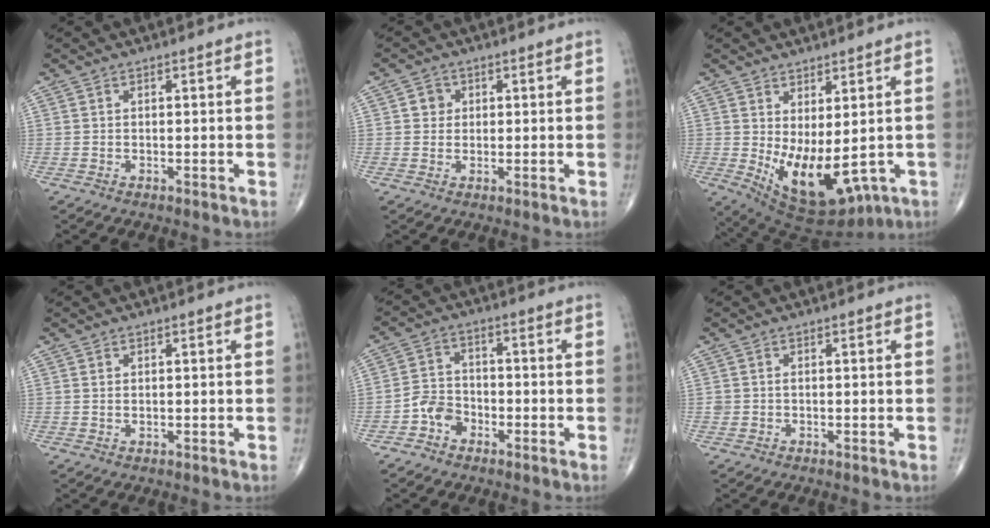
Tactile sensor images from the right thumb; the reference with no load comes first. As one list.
[{"total": 2.7, "force": [0.6, 2.5, 0.8], "torque": [0.003, 0.002, 0.004]}, {"total": 12.9, "force": [-0.9, 6.2, 11.3], "torque": [-0.176, -0.018, 0.016]}, {"total": 0.8, "force": [0.3, 0.4, 0.5], "torque": [-0.009, -0.002, 0.006]}, {"total": 5.2, "force": [-2.6, 4.0, 2.0], "torque": [-0.017, 0.024, -0.056]}, {"total": 0.8, "force": [0.0, 0.7, 0.5], "torque": [-0.007, 0.000, 0.000]}]